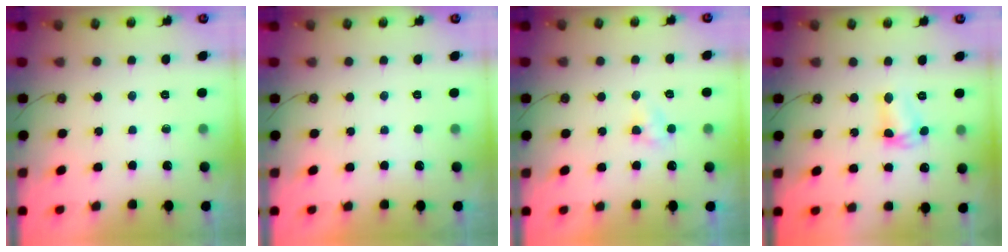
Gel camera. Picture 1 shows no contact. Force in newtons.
{"total": 0.0}
{"total": 4.0, "press": 3.9, "slide": 0.5}
{"total": 5.9, "press": 5.9, "slide": 0.4}